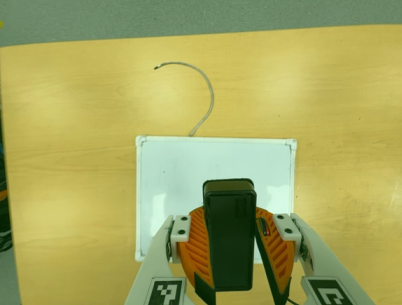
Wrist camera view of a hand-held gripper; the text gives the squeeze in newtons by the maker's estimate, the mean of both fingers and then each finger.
{"total": 10.1, "left": 10.0, "right": 10.2}